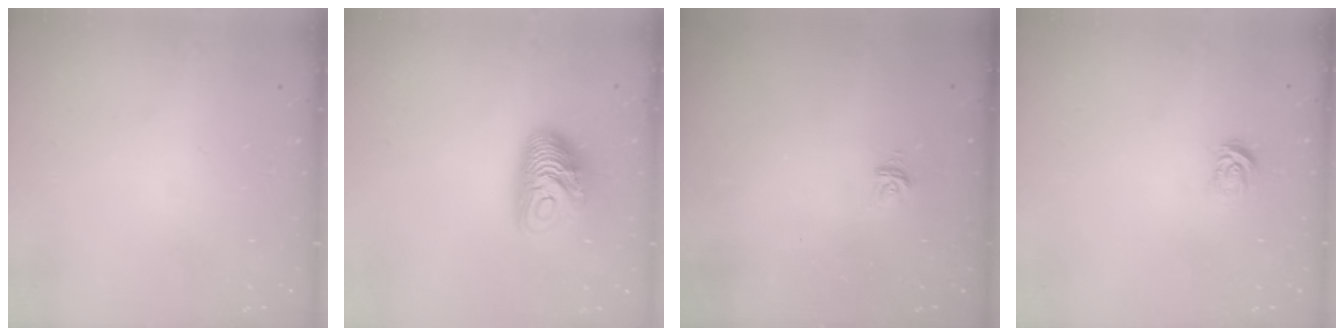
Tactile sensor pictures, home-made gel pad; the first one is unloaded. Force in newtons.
{"total": 11.0, "press": 11.0, "slide": 0.4}
{"total": 3.4, "press": 3.4, "slide": 0.2}
{"total": 3.3, "press": 3.3, "slide": 0.1}